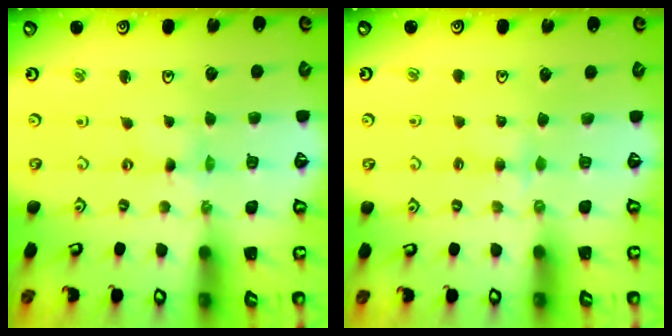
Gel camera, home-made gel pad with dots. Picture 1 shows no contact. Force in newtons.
{"total": 2.8, "press": 2.8, "slide": 0.5}